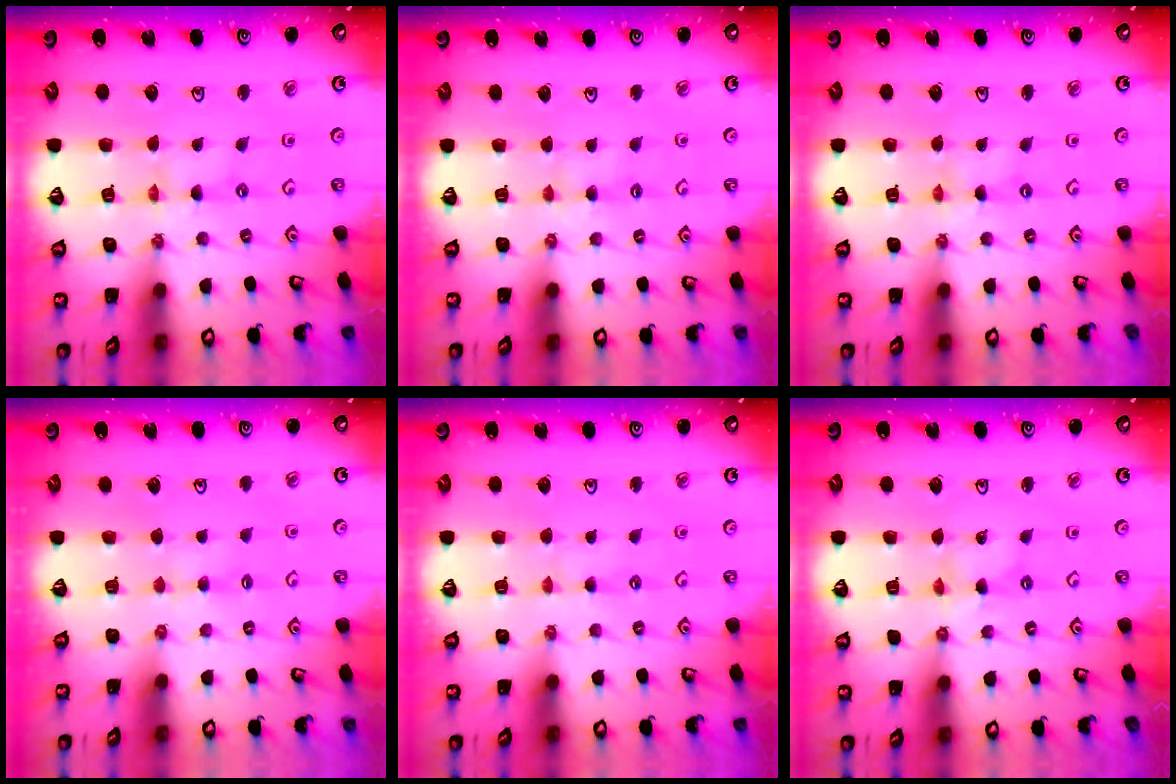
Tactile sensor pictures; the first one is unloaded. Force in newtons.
{"total": 3.1, "press": 3.0, "slide": 0.4}
{"total": 0.0}
{"total": 2.3, "press": 2.3, "slide": 0.4}
{"total": 1.0, "press": 1.0, "slide": 0.2}
{"total": 0.7, "press": 0.7, "slide": 0.1}